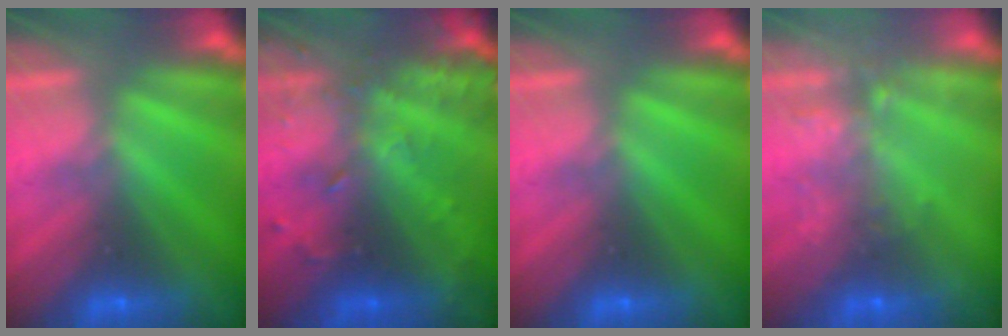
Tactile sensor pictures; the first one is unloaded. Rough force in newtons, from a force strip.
{"total": 8.3}
{"total": 0.0}
{"total": 8.7}